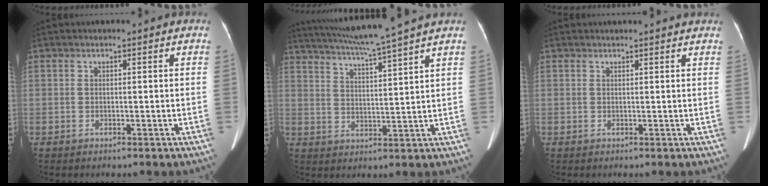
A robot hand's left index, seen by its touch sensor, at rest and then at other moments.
{"total": 12.0, "force": [10.3, -2.2, 5.8], "torque": [-0.105, -0.001, 0.162]}
{"total": 3.6, "force": [3.4, 0.2, 1.0], "torque": [-0.015, 0.014, 0.036]}